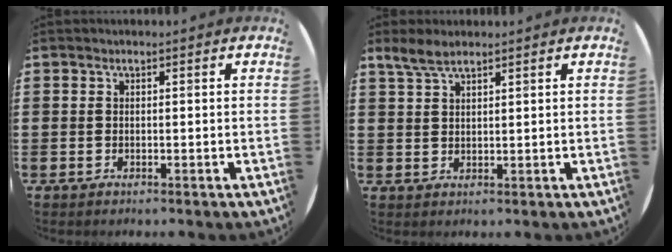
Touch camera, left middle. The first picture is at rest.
{"total": 3.3, "force": [2.7, 1.0, 1.7], "torque": [-0.039, 0.004, 0.050]}